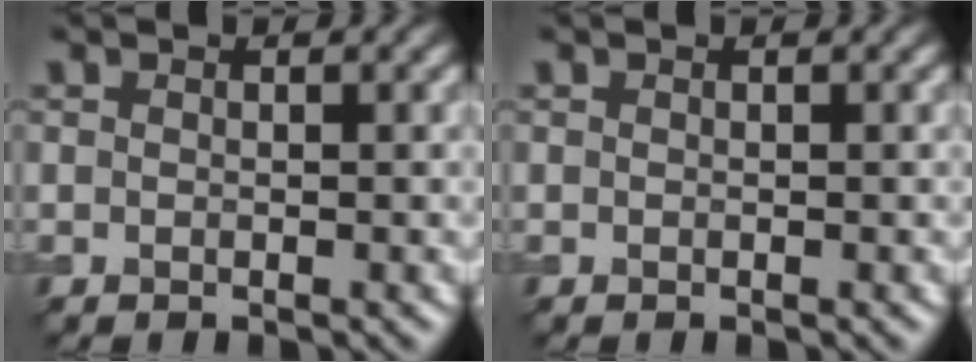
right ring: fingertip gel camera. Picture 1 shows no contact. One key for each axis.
{"total": 0.0}